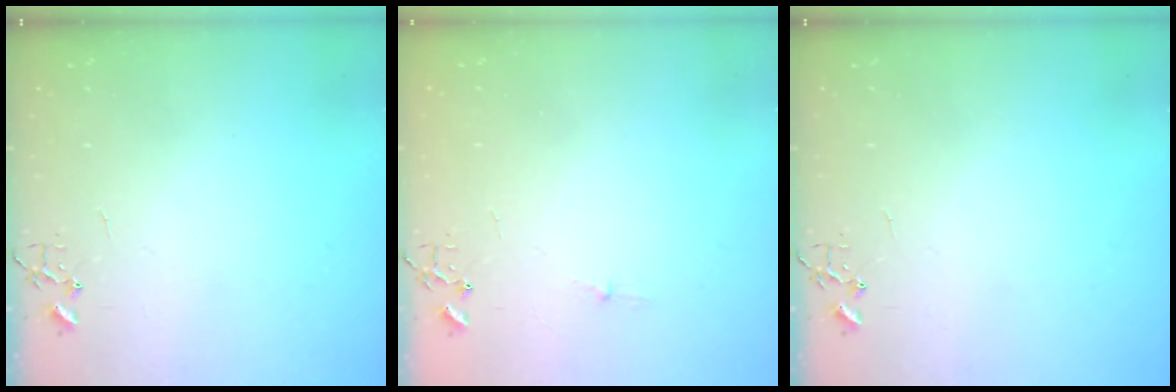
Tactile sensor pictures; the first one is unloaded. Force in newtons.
{"total": 2.6, "press": 2.5, "slide": 0.4}
{"total": 0.0}